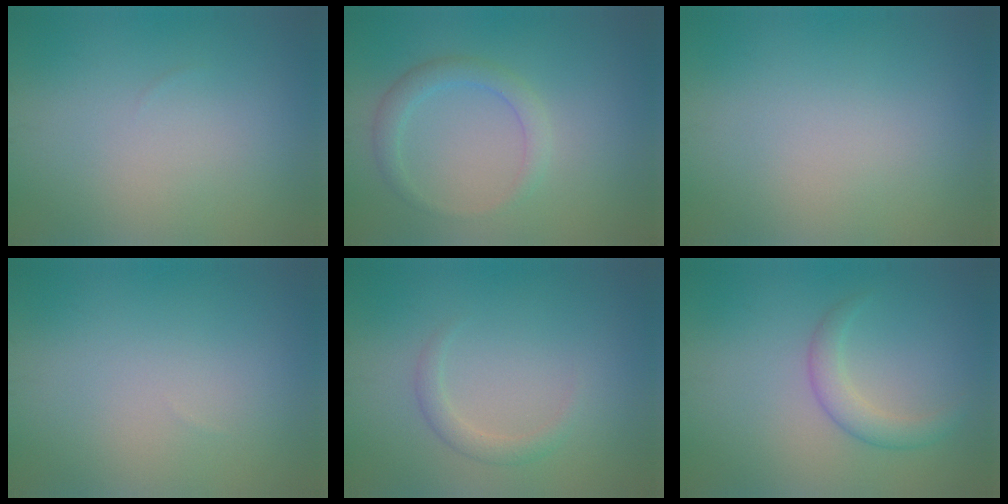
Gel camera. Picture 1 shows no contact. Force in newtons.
{"total": 2.2, "press": 2.2, "slide": 0.1}
{"total": 0.0}
{"total": 0.0}
{"total": 1.6, "press": 1.6, "slide": 0.1}
{"total": 2.3, "press": 2.3, "slide": 0.0}